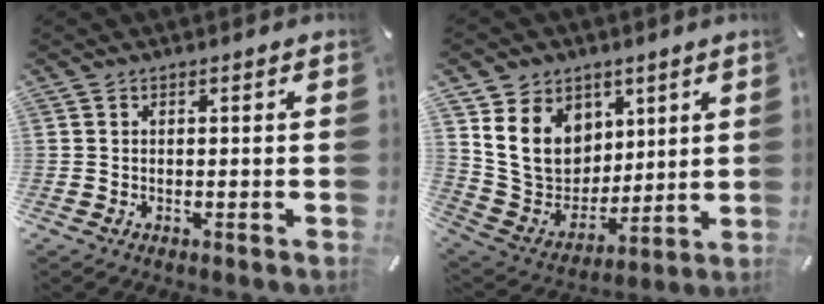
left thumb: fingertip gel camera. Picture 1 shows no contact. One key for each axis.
{"total": 15.8, "fx": 5.0, "fy": 13.5, "fz": 6.6, "tx": -0.132, "ty": -0.025, "tz": 0.105}